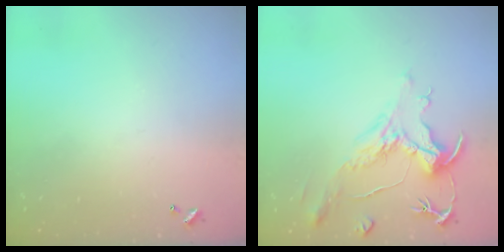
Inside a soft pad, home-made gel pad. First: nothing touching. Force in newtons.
{"total": 1.9, "press": 1.4, "slide": 1.2}